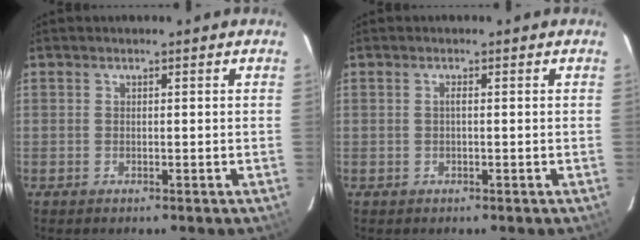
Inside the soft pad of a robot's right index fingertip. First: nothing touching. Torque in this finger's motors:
{"motor_torque": [0.09, 0.04, 0.03, 0.03]}